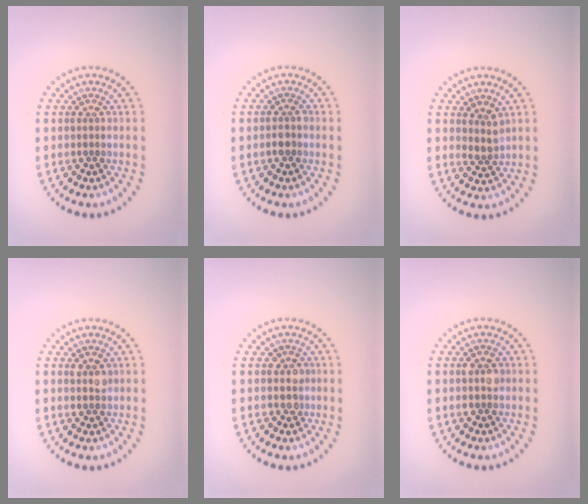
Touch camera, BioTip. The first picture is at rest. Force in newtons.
{"total": 1.2, "press": 1.0, "slide": 0.5}
{"total": 1.8, "press": 1.4, "slide": 1.1}
{"total": 1.4, "press": 1.3, "slide": 0.4}
{"total": 1.7, "press": 1.5, "slide": 0.8}
{"total": 2.3, "press": 2.3, "slide": 0.1}